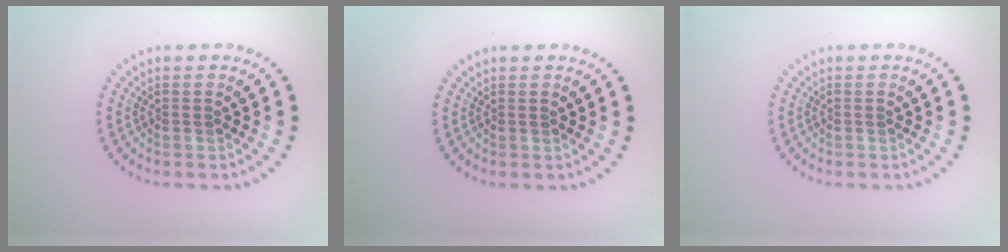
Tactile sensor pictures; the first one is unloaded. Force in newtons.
{"total": 0.0}
{"total": 0.0}